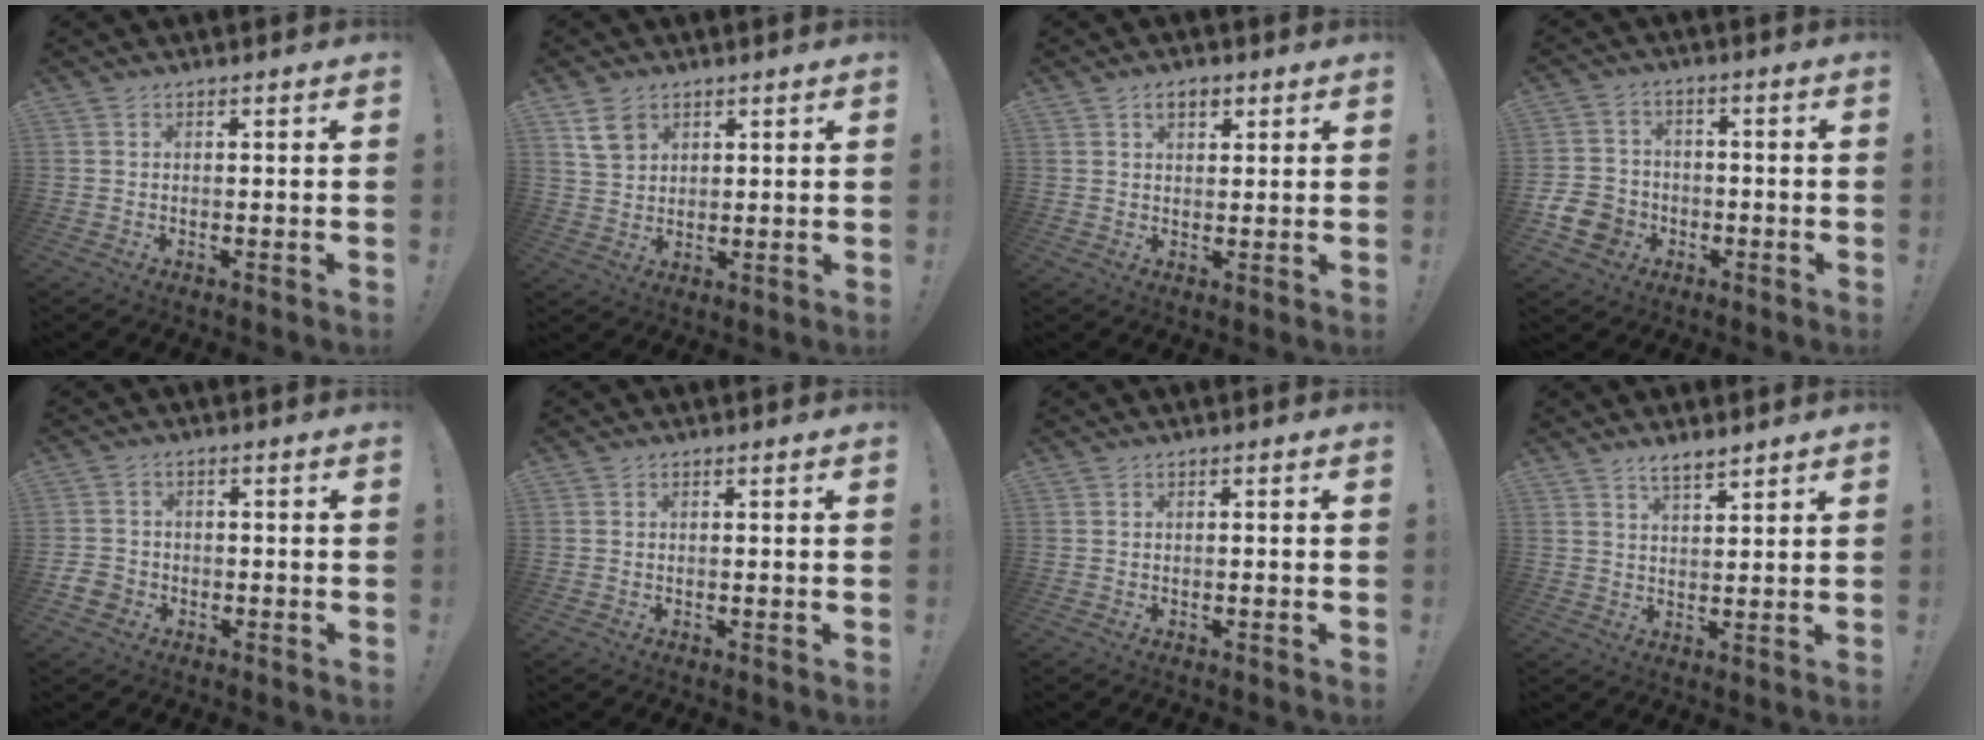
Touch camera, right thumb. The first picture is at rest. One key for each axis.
{"total": 6.5, "fx": 4.0, "fy": 4.7, "fz": 2.2, "tx": -0.026, "ty": -0.008, "tz": 0.075}
{"total": 4.0, "fx": 1.9, "fy": 2.5, "fz": 2.5, "tx": -0.036, "ty": 0.001, "tz": 0.032}
{"total": 10.3, "fx": -4.3, "fy": 8.5, "fz": 4.0, "tx": -0.073, "ty": 0.025, "tz": -0.077}
{"total": 5.0, "fx": -2.7, "fy": 3.8, "fz": 1.8, "tx": -0.047, "ty": 0.011, "tz": -0.052}
{"total": 0.0}
{"total": 0.8, "fx": -0.5, "fy": -0.1, "fz": 0.6, "tx": -0.012, "ty": 0.000, "tz": -0.009}
{"total": 4.5, "fx": 3.8, "fy": 1.3, "fz": 2.1, "tx": -0.029, "ty": -0.026, "tz": 0.066}